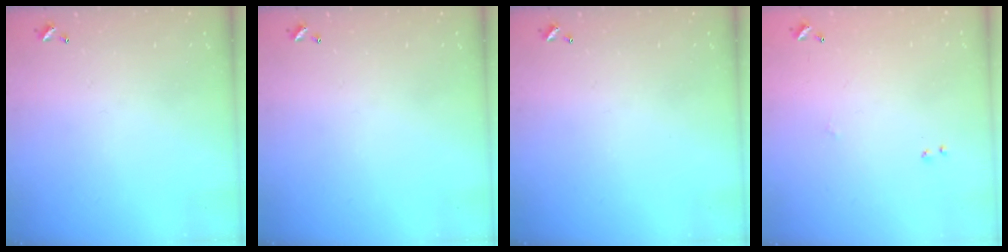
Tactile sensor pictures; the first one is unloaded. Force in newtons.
{"total": 0.0}
{"total": 0.0}
{"total": 6.7, "press": 6.6, "slide": 0.6}